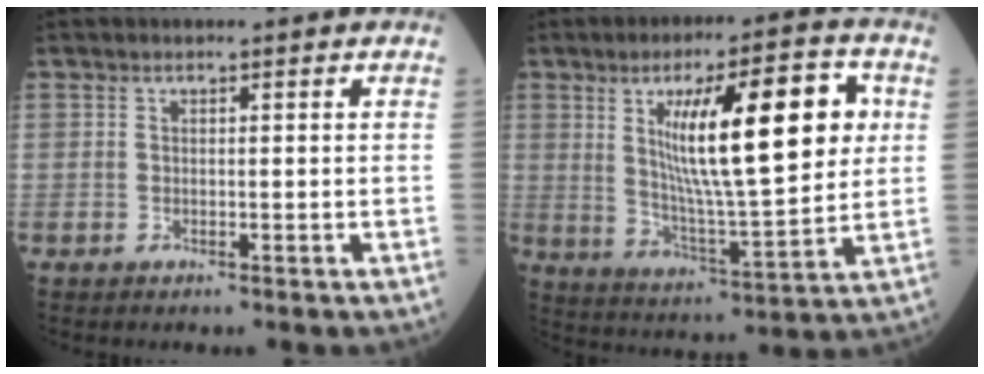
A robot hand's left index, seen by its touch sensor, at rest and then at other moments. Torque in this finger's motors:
{"motor_torque": [1.63, -0.51, 1.05, 0.21]}